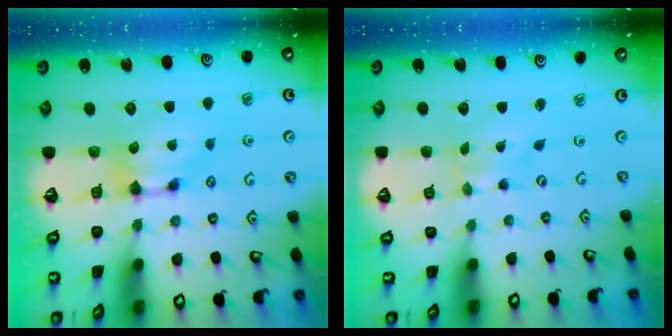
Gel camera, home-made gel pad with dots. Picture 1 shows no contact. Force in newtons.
{"total": 4.5, "press": 4.4, "slide": 1.1}